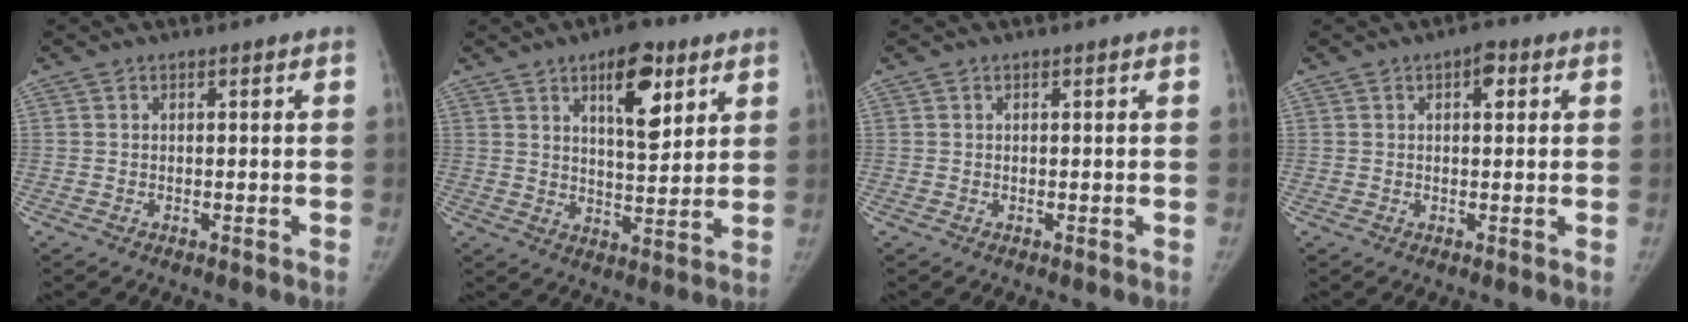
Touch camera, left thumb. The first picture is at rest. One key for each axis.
{"total": 10.7, "fx": 5.5, "fy": 4.6, "fz": 8.0, "tx": -0.096, "ty": -0.030, "tz": 0.086}
{"total": 0.0}
{"total": 3.0, "fx": 1.1, "fy": 1.5, "fz": 2.3, "tx": -0.023, "ty": 0.001, "tz": 0.011}